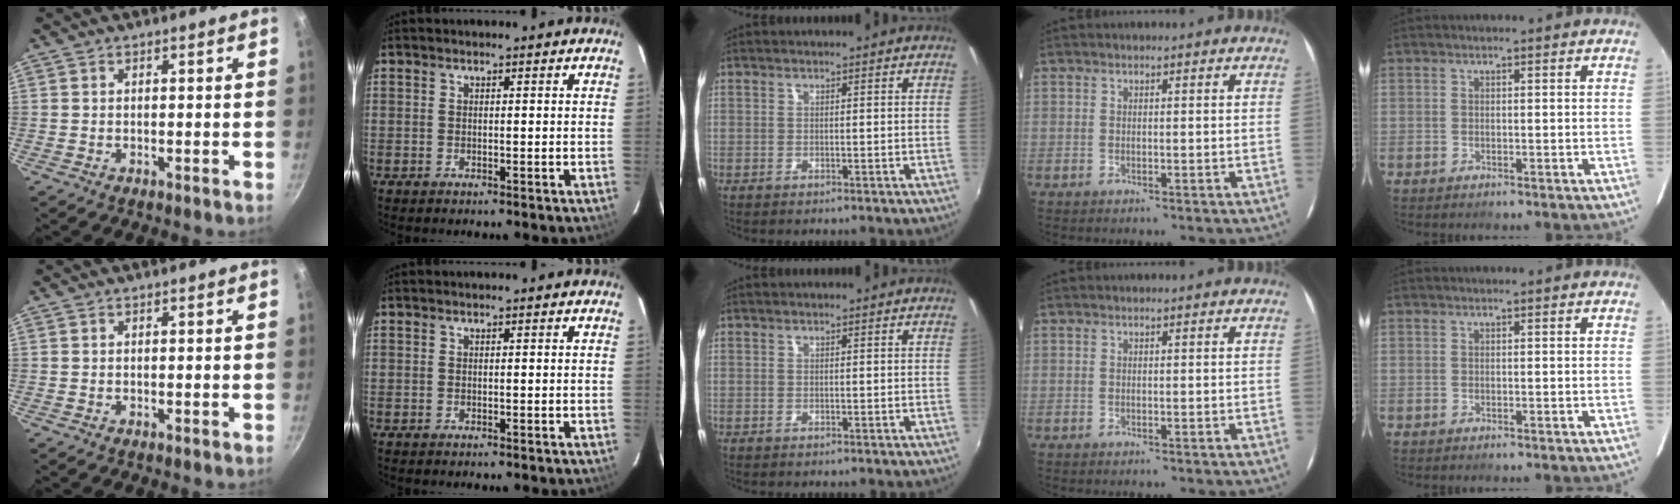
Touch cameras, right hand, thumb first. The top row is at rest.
{}